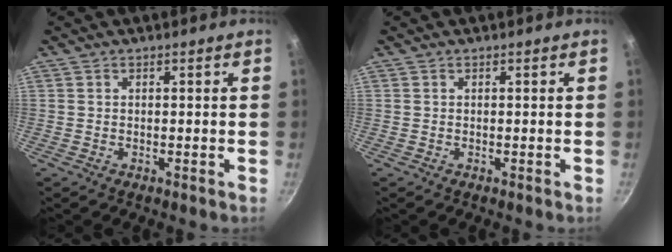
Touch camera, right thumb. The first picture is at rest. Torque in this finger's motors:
{"motor_torque": [-0.18, -0.18, 0.06, 0.03, 0.00]}